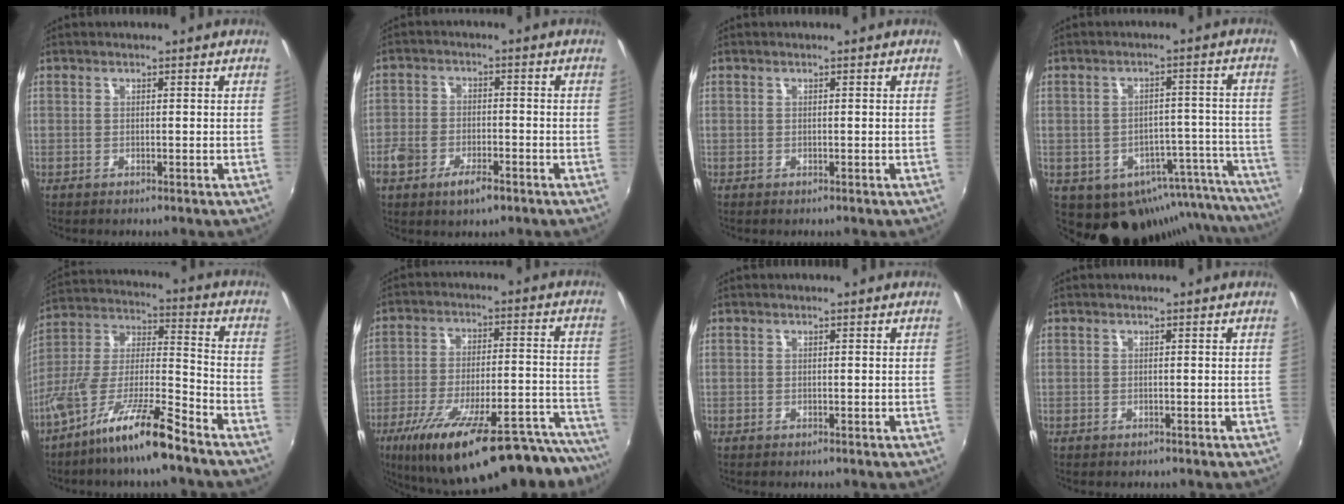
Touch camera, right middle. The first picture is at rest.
{"total": 7.0, "force": [-4.2, 3.2, 4.6], "torque": [-0.104, -0.009, -0.078]}
{"total": 0.0}
{"total": 18.4, "force": [-13.4, 9.9, 7.8], "torque": [-0.105, 0.018, -0.149]}
{"total": 15.2, "force": [-10.7, 1.6, 10.8], "torque": [-0.203, -0.009, -0.201]}
{"total": 31.1, "force": [-24.9, 7.3, 17.1], "torque": [-0.256, -0.036, -0.343]}
{"total": 0.0}
{"total": 0.0}